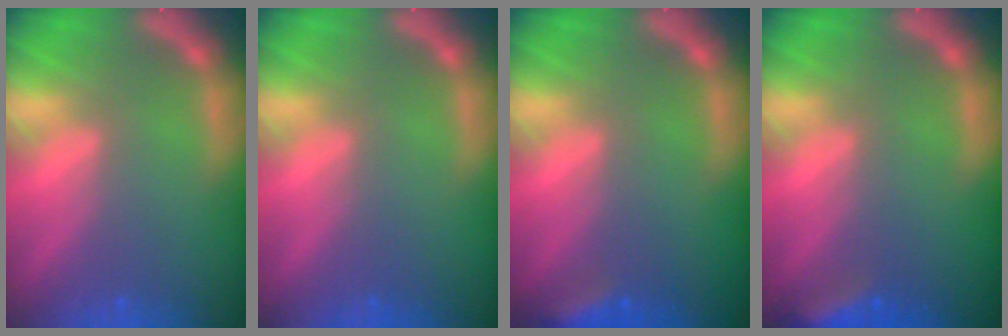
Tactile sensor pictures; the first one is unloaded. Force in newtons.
{"total": 0.0}
{"total": 2.9}
{"total": 3.5}